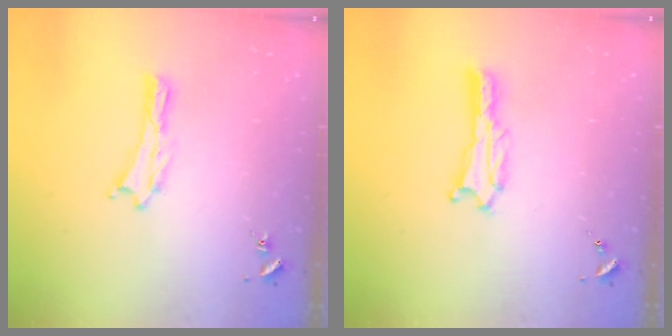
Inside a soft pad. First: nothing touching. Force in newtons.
{"total": 0.7, "press": 0.7, "slide": 0.1}